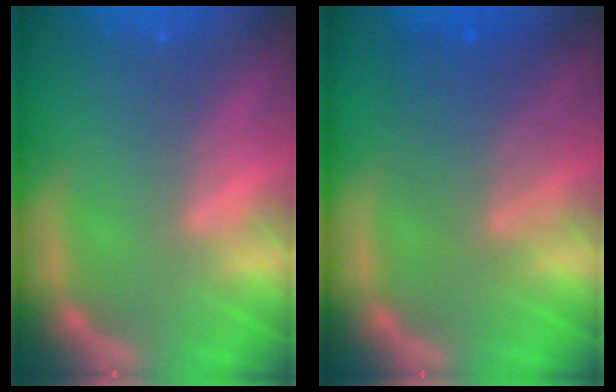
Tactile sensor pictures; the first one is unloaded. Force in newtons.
{"total": 5.1}